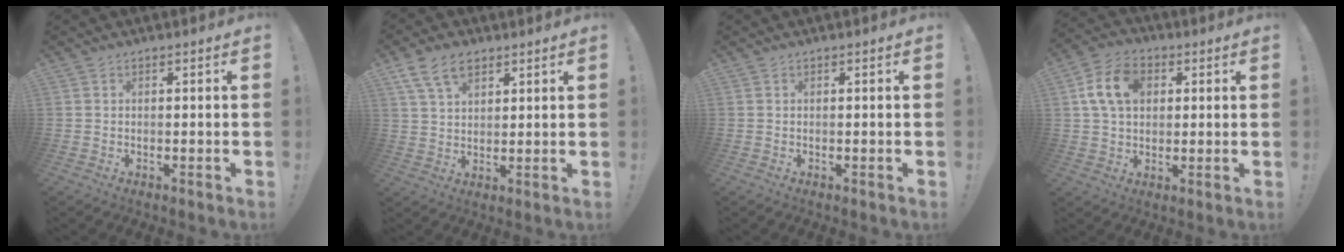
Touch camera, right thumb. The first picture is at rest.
{"total": 9.6, "force": [5.6, 5.8, 5.3], "torque": [-0.086, -0.013, 0.107]}
{"total": 0.0}
{"total": 12.0, "force": [3.3, 8.6, 7.7], "torque": [-0.137, 0.016, 0.065]}